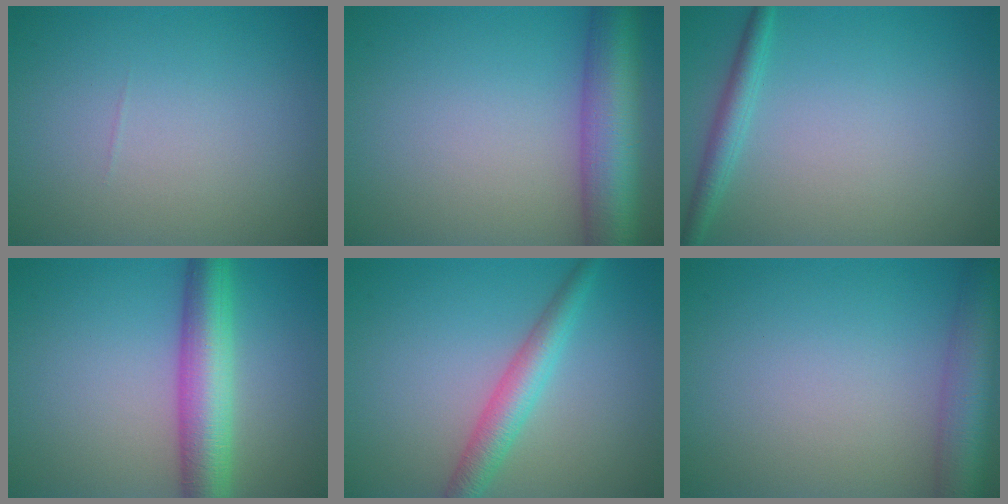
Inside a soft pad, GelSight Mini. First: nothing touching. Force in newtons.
{"total": 8.3, "press": 8.3, "slide": 0.4}
{"total": 2.0, "press": 2.0, "slide": 0.1}
{"total": 6.6, "press": 6.6, "slide": 0.1}
{"total": 3.6, "press": 3.6, "slide": 0.1}
{"total": 6.1, "press": 6.1, "slide": 0.3}